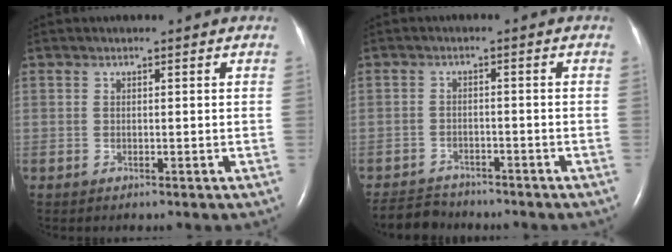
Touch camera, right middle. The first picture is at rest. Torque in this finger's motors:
{"motor_torque": [0.44, -0.46, 0.07, 0.00]}